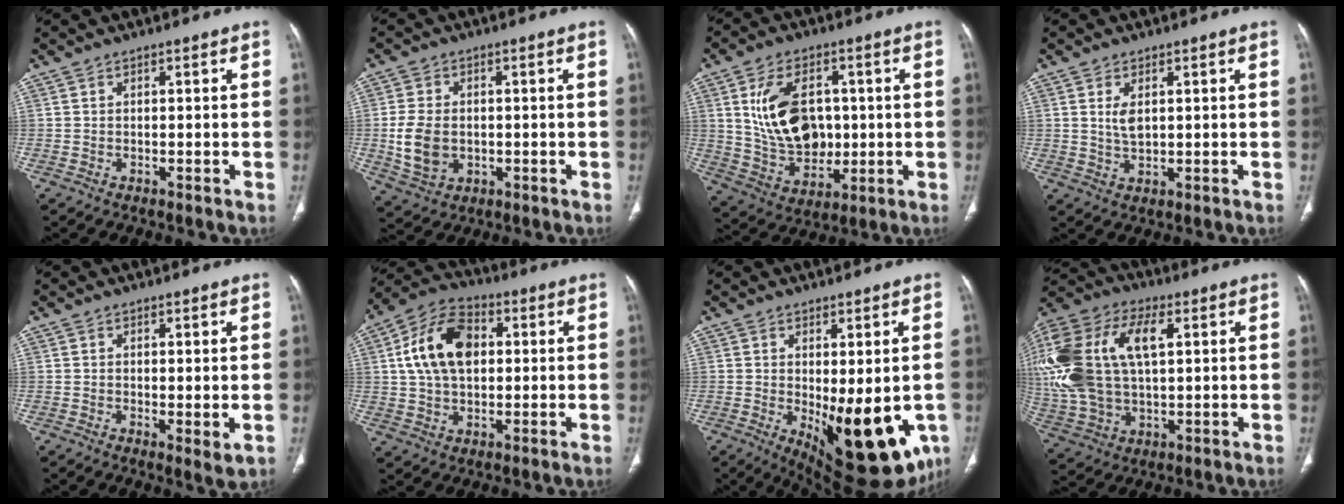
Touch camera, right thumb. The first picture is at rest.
{"total": 8.5, "force": [-0.6, 6.1, 5.8], "torque": [-0.112, -0.002, -0.002]}
{"total": 15.1, "force": [2.2, 10.3, 10.8], "torque": [-0.155, -0.007, 0.053]}
{"total": 3.5, "force": [0.9, 1.8, 2.9], "torque": [-0.052, -0.007, 0.023]}
{"total": 2.9, "force": [-0.1, 0.8, 2.8], "torque": [-0.051, -0.015, -0.001]}
{"total": 14.4, "force": [2.6, 9.3, 10.7], "torque": [-0.180, 0.015, 0.039]}
{"total": 17.8, "force": [-4.0, 7.3, 15.7], "torque": [-0.181, -0.023, -0.028]}
{"total": 25.6, "force": [5.4, 14.6, 20.3], "torque": [-0.468, 0.020, 0.101]}